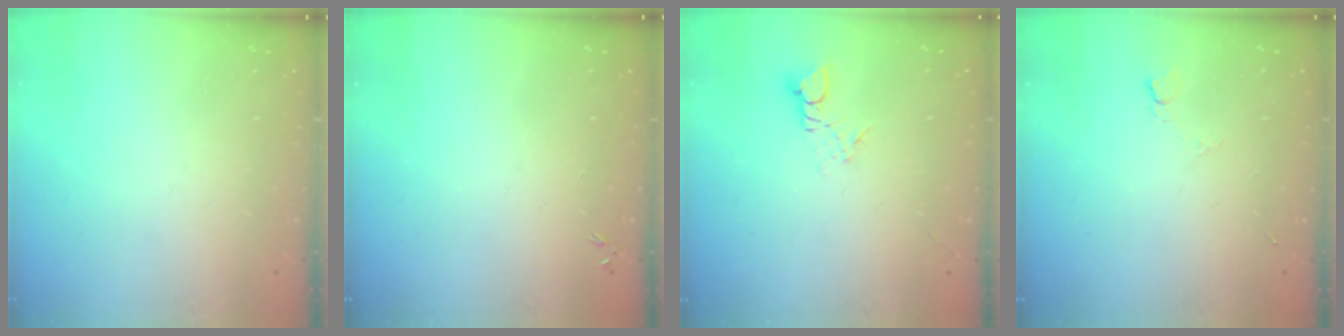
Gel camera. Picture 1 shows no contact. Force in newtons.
{"total": 0.0}
{"total": 3.3, "press": 3.3, "slide": 0.4}
{"total": 3.3, "press": 3.3, "slide": 0.6}